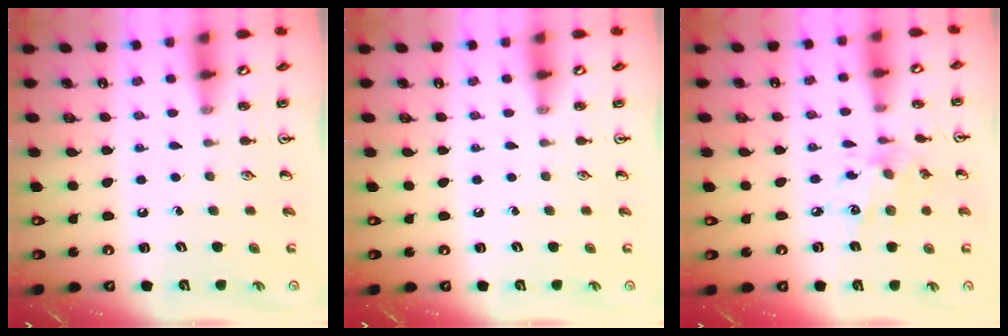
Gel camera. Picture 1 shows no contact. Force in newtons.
{"total": 0.0}
{"total": 9.0, "press": 9.0, "slide": 0.6}